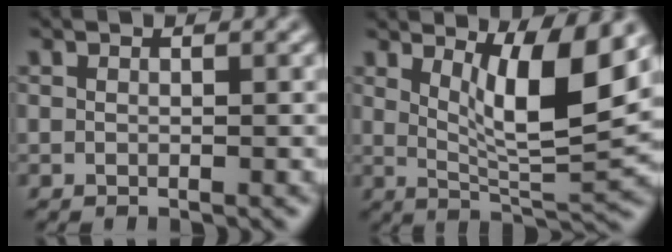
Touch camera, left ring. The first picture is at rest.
{"total": 7.4, "force": [3.0, 1.6, 6.6], "torque": [-0.103, -0.012, 0.054]}